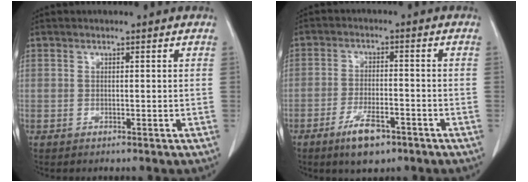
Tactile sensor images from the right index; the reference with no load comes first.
{"total": 6.4, "force": [-4.1, 2.0, 4.6], "torque": [-0.085, -0.006, -0.067]}